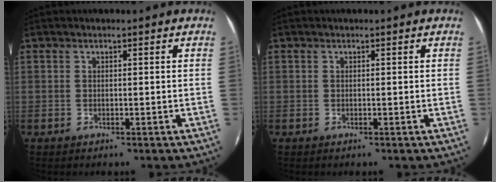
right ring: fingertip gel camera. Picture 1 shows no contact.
{"total": 0.0}